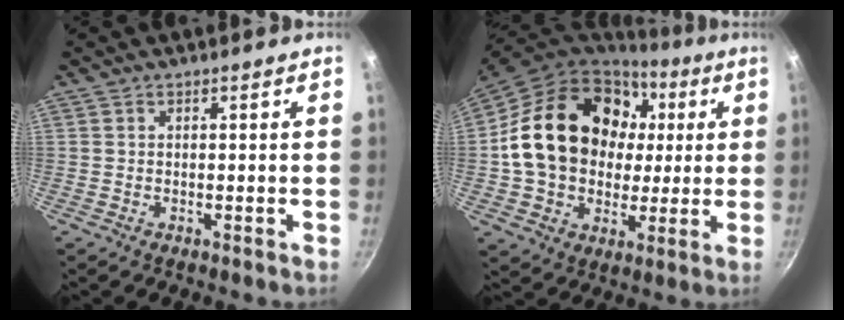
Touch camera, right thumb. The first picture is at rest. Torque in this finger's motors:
{"motor_torque": [0.78, 4.23, 1.20, -0.98, 0.58]}